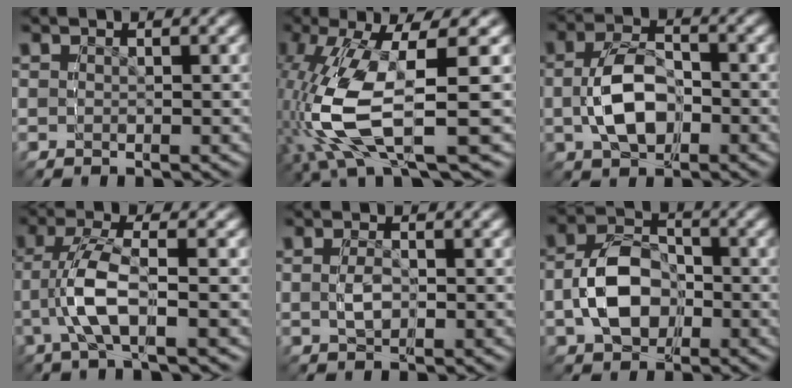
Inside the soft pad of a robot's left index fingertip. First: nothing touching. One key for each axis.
{"total": 9.1, "fx": 0.0, "fy": 4.6, "fz": 7.8, "tx": -0.190, "ty": 0.001, "tz": 0.018}
{"total": 2.9, "fx": -1.5, "fy": 2.3, "fz": 0.8, "tx": -0.038, "ty": -0.006, "tz": -0.024}
{"total": 3.4, "fx": -1.1, "fy": -0.2, "fz": 3.2, "tx": -0.065, "ty": 0.027, "tz": -0.020}
{"total": 1.3, "fx": -0.4, "fy": -0.2, "fz": 1.2, "tx": -0.025, "ty": 0.000, "tz": -0.005}
{"total": 4.1, "fx": -1.9, "fy": 3.6, "fz": 0.5, "tx": -0.032, "ty": -0.023, "tz": -0.021}